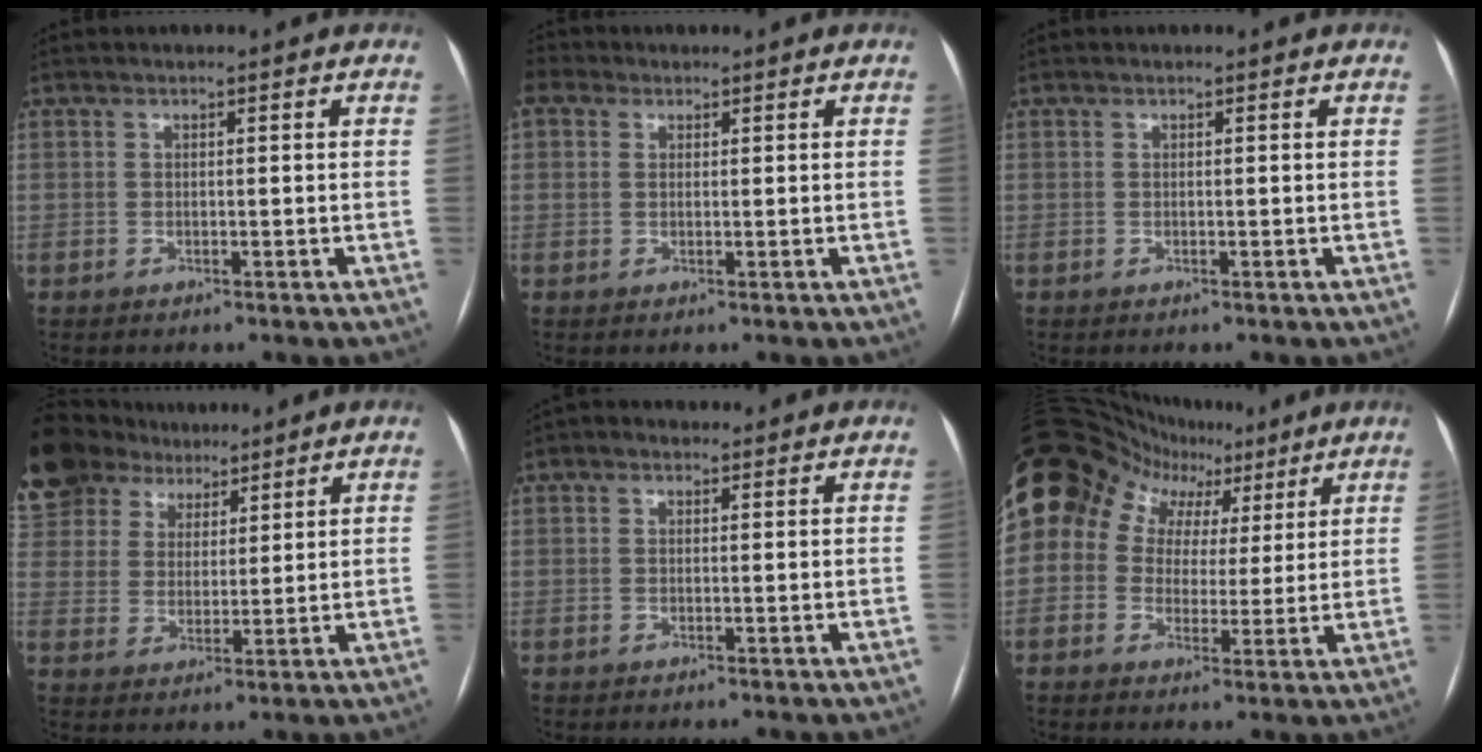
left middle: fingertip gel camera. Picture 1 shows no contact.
{"total": 2.8, "force": [1.5, 2.2, 1.0], "torque": [-0.027, 0.019, 0.032]}
{"total": 0.0}
{"total": 18.5, "force": [13.7, 10.5, 6.4], "torque": [-0.185, 0.054, 0.258]}
{"total": 1.7, "force": [1.0, 1.2, 0.6], "torque": [-0.014, 0.018, 0.013]}
{"total": 22.7, "force": [10.5, 17.1, 10.7], "torque": [-0.259, 0.113, 0.185]}